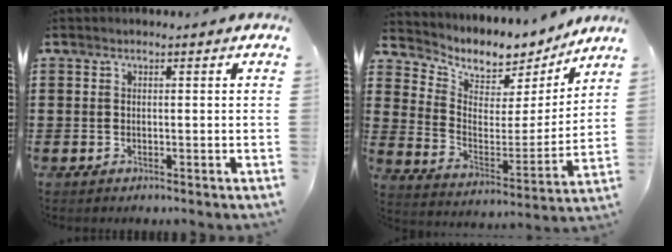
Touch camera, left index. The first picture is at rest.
{"total": 5.7, "force": [5.0, 2.7, 0.3], "torque": [-0.038, -0.045, 0.084]}